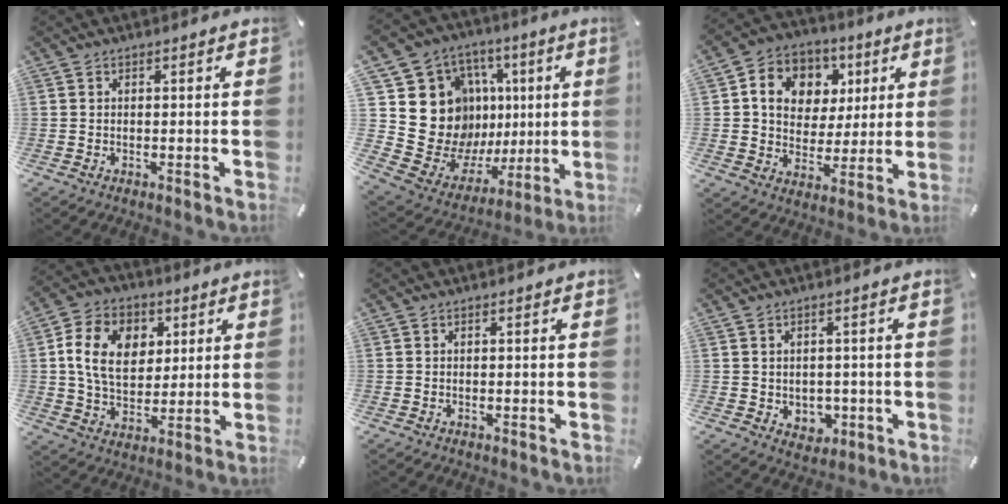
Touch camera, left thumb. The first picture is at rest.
{"total": 22.3, "force": [3.6, 19.3, 10.4], "torque": [-0.158, -0.048, 0.115]}
{"total": 11.6, "force": [3.4, 10.1, 4.5], "torque": [-0.077, -0.007, 0.066]}
{"total": 13.4, "force": [3.3, 10.2, 8.1], "torque": [-0.153, 0.015, 0.059]}
{"total": 0.0}
{"total": 3.8, "force": [0.2, 3.6, 1.1], "torque": [0.000, -0.002, 0.002]}